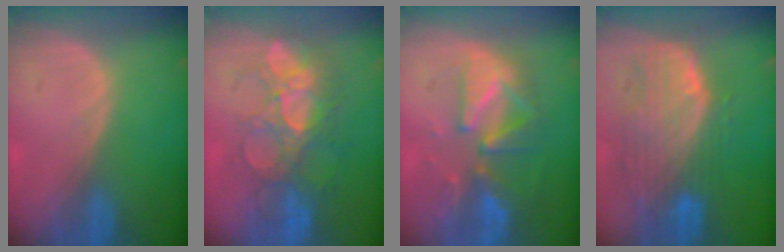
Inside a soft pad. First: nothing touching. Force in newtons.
{"total": 9.1, "press": 8.9, "slide": 1.9}
{"total": 9.8, "press": 8.6, "slide": 4.7}
{"total": 10.5, "press": 9.1, "slide": 5.4}